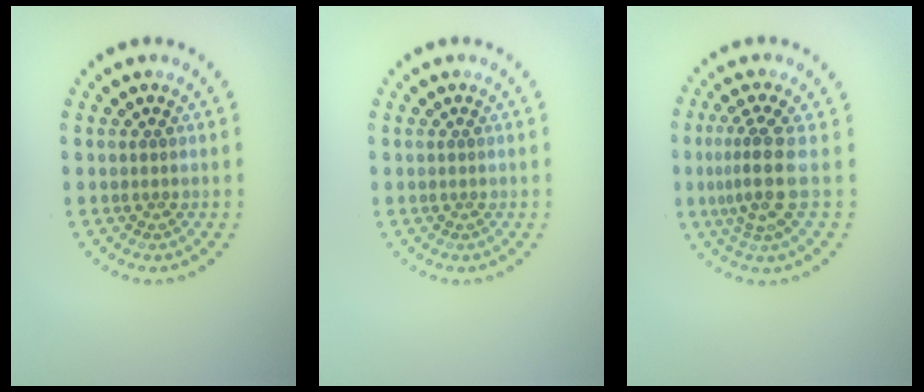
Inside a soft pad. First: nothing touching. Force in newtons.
{"total": 0.0}
{"total": 3.5, "press": 2.5, "slide": 2.4}